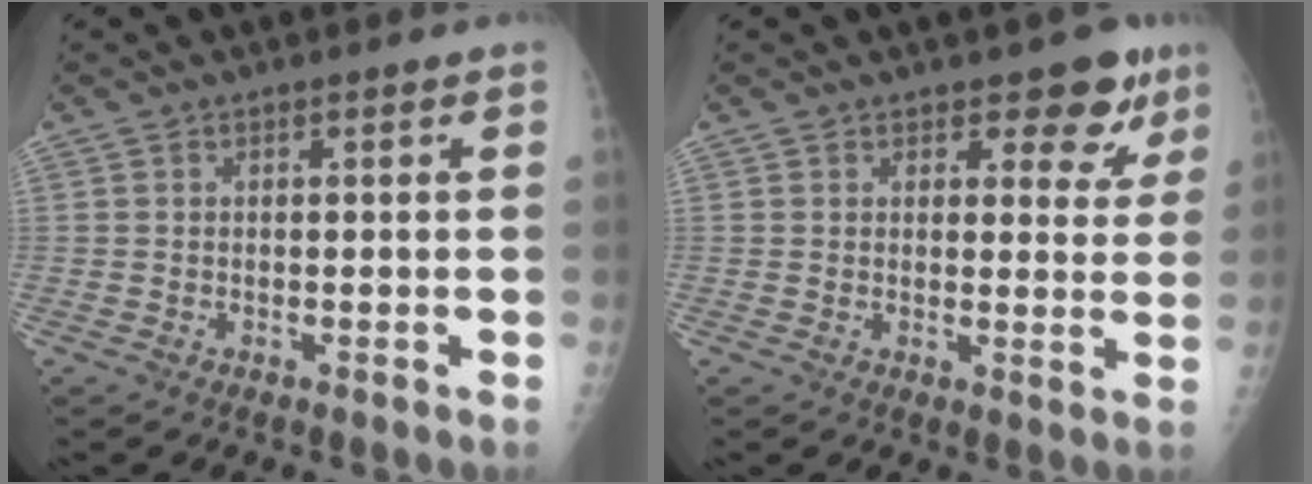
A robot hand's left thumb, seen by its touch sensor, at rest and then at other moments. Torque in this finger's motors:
{"motor_torque": [0.05, 0.15, -0.16, -0.30, 0.03]}